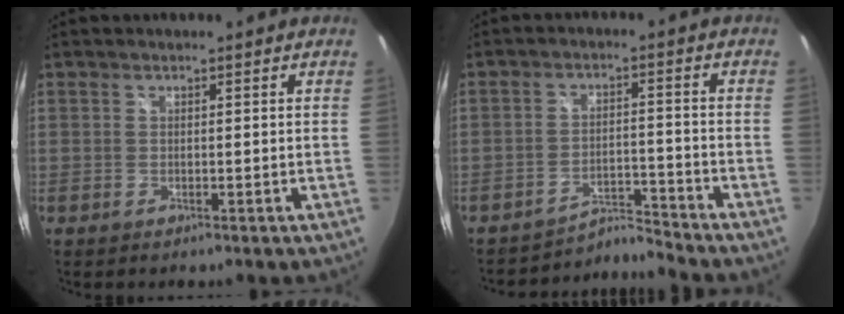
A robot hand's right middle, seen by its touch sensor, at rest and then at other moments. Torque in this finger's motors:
{"motor_torque": [-0.55, -0.14, 0.06, -0.02]}